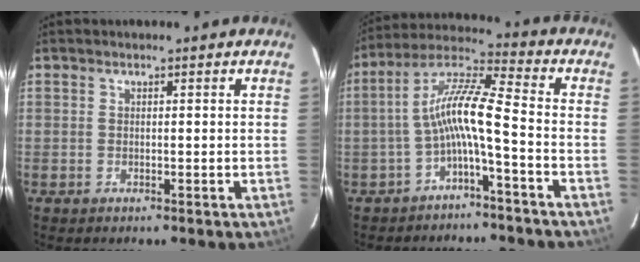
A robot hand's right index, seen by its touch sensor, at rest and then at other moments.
{"total": 9.4, "force": [-3.2, 0.6, 8.8], "torque": [-0.196, 0.022, -0.062]}